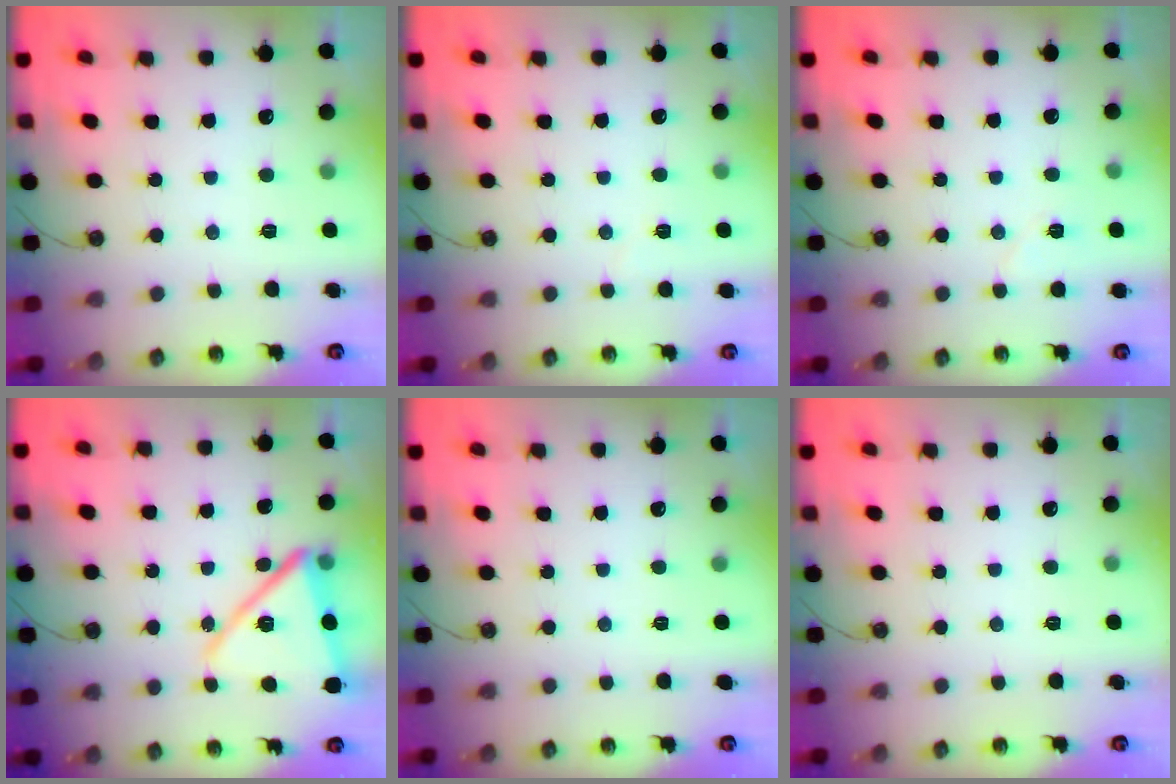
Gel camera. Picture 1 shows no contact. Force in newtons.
{"total": 3.6, "press": 2.7, "slide": 2.4}
{"total": 4.6, "press": 4.3, "slide": 1.6}
{"total": 16.9, "press": 16.7, "slide": 2.4}
{"total": 0.0}
{"total": 0.0}